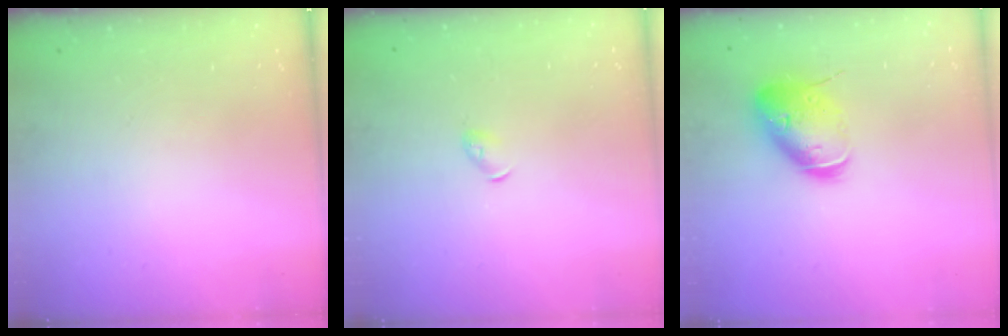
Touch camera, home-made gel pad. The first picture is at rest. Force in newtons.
{"total": 3.5, "press": 3.5, "slide": 0.6}
{"total": 14.8, "press": 14.6, "slide": 2.1}